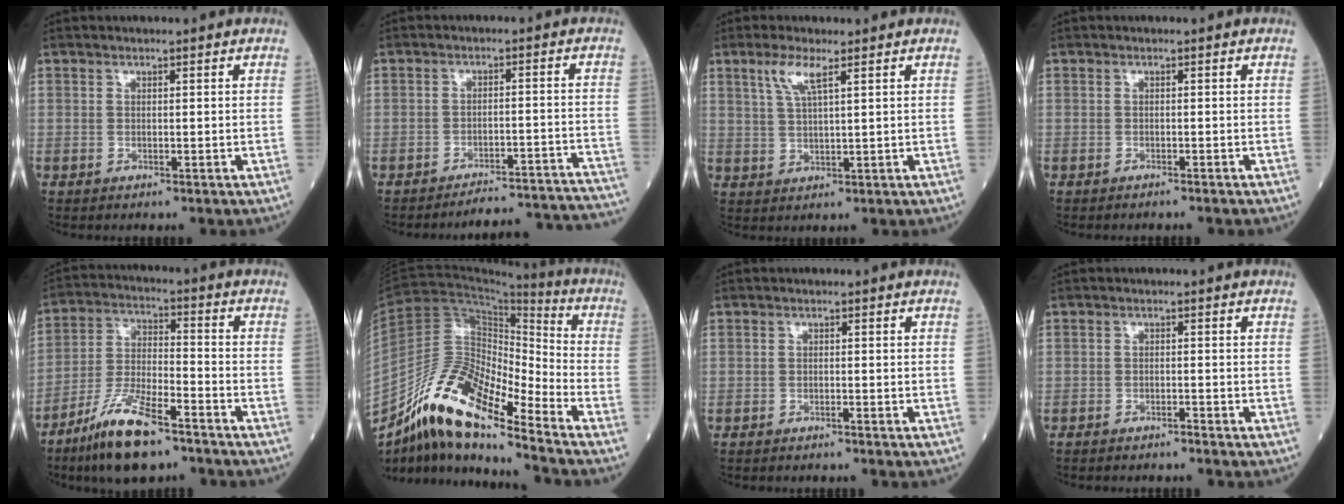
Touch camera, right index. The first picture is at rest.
{"total": 16.5, "force": [-16.4, -0.2, 2.0], "torque": [0.008, 0.017, -0.195]}
{"total": 4.3, "force": [2.4, 0.4, 3.6], "torque": [-0.082, 0.004, 0.053]}
{"total": 1.8, "force": [-1.6, -0.1, 0.7], "torque": [-0.013, 0.000, -0.017]}
{"total": 12.3, "force": [-8.7, 2.5, 8.4], "torque": [-0.175, -0.019, -0.161]}
{"total": 15.3, "force": [-11.4, 2.7, 9.8], "torque": [-0.183, 0.024, -0.200]}
{"total": 2.1, "force": [-1.9, -0.1, 1.0], "torque": [-0.016, 0.002, -0.021]}
{"total": 2.8, "force": [-2.6, 0.0, 1.0], "torque": [-0.015, 0.000, -0.033]}